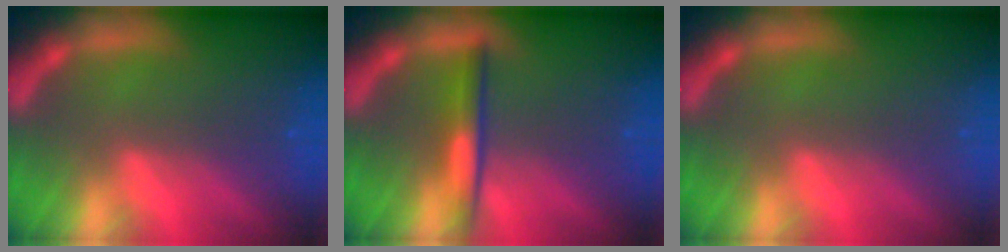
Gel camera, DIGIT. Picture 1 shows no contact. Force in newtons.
{"total": 3.0}
{"total": 0.0}